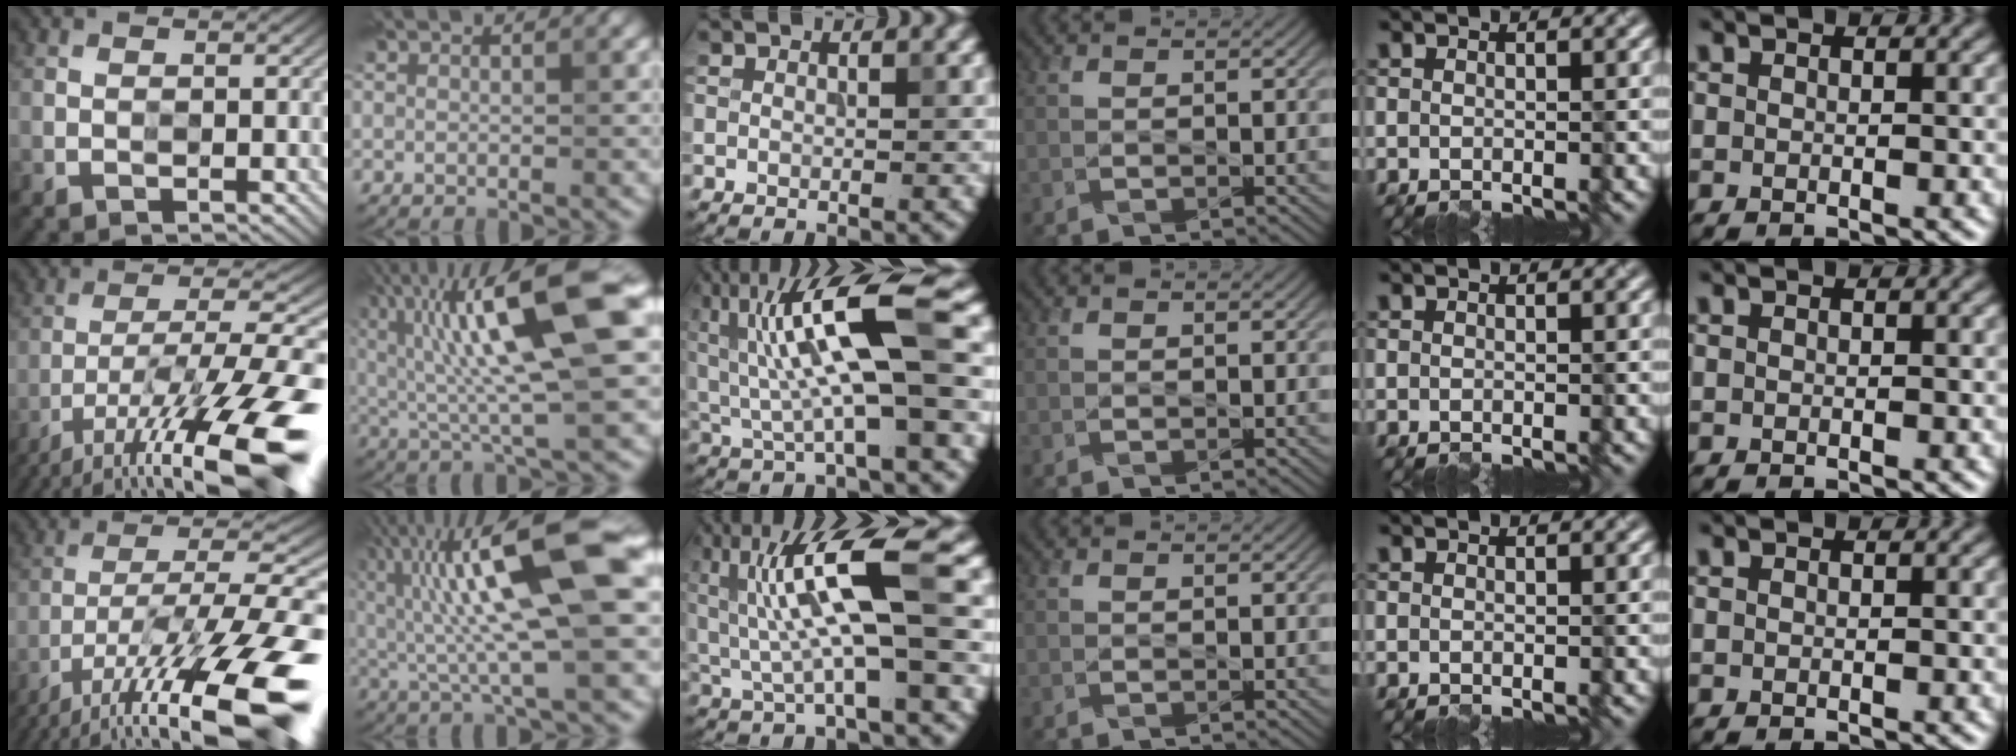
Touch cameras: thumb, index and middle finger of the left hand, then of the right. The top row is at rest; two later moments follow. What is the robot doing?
{"motion": "wipe", "object": "glass cup"}